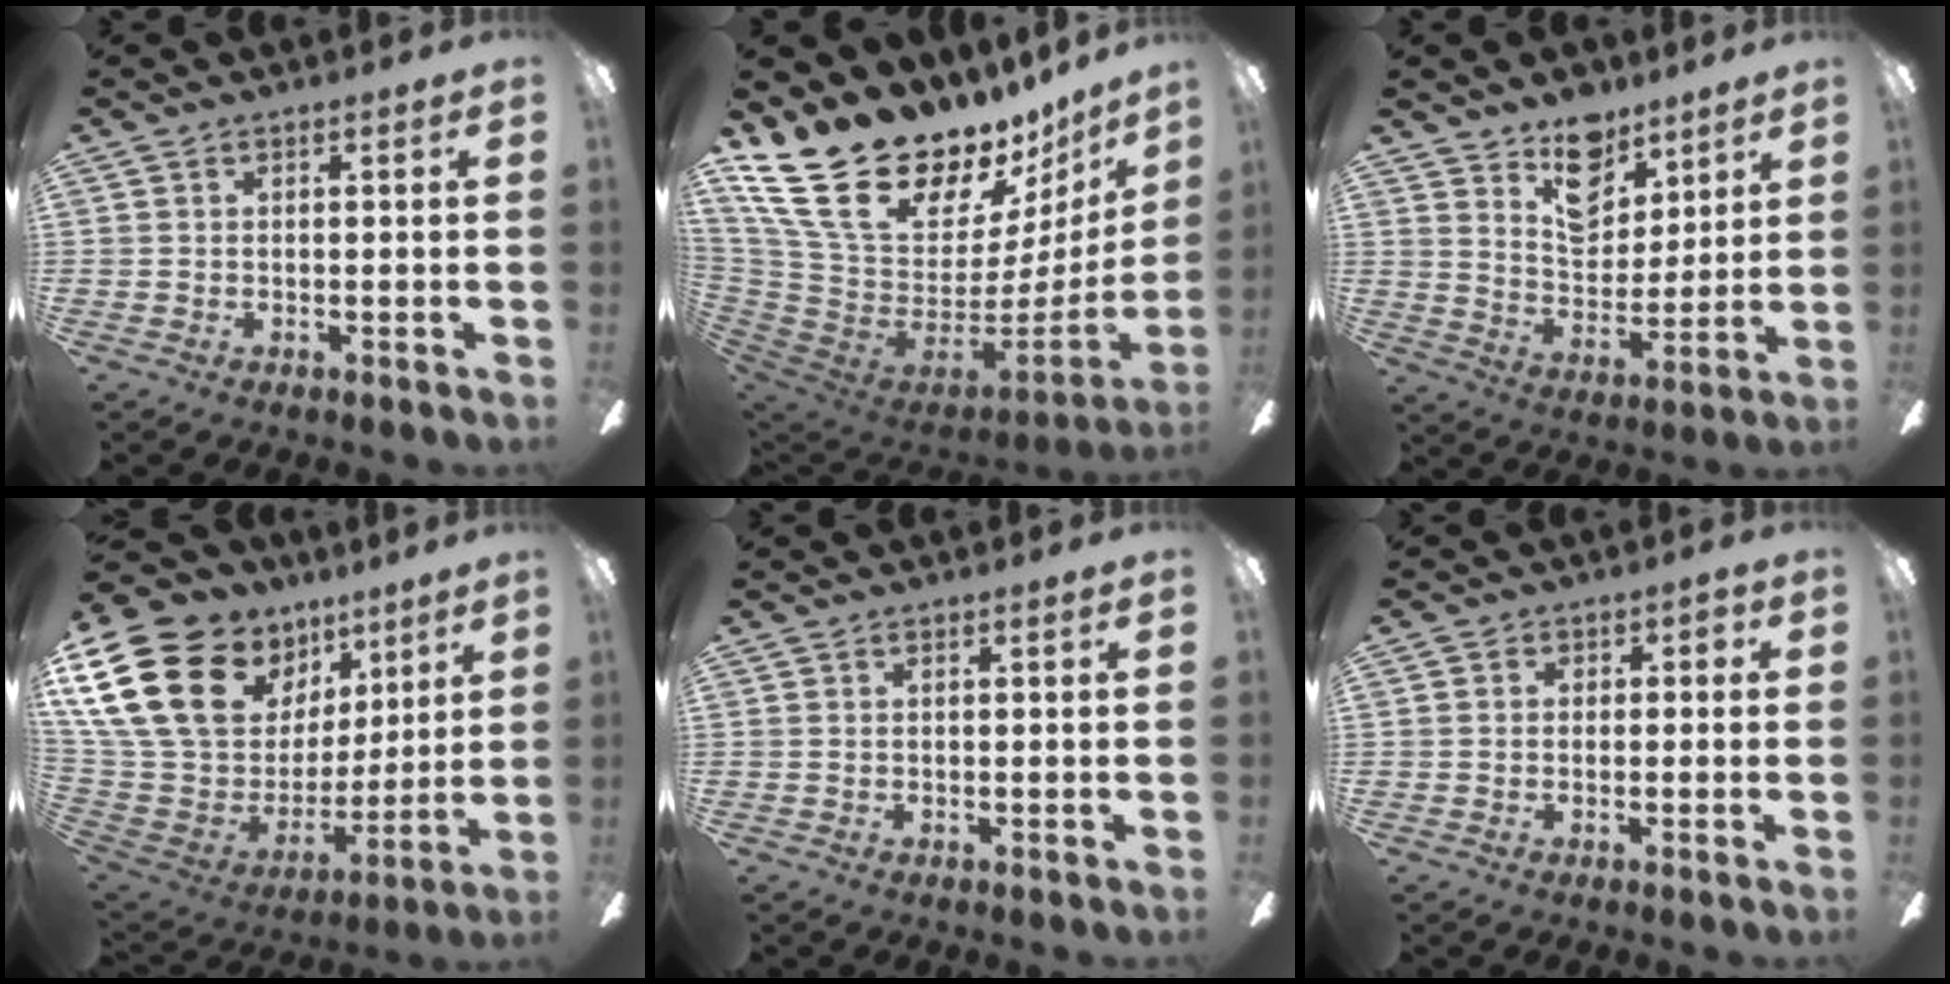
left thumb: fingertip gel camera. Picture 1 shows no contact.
{"total": 26.1, "force": [18.5, 12.7, 13.3], "torque": [-0.232, -0.141, 0.369]}
{"total": 12.8, "force": [9.4, 7.3, 4.7], "torque": [-0.063, -0.059, 0.175]}
{"total": 25.6, "force": [12.1, 17.7, 13.9], "torque": [-0.299, -0.052, 0.249]}
{"total": 0.0}
{"total": 2.4, "force": [-0.9, 1.9, 1.1], "torque": [-0.018, 0.013, -0.019]}